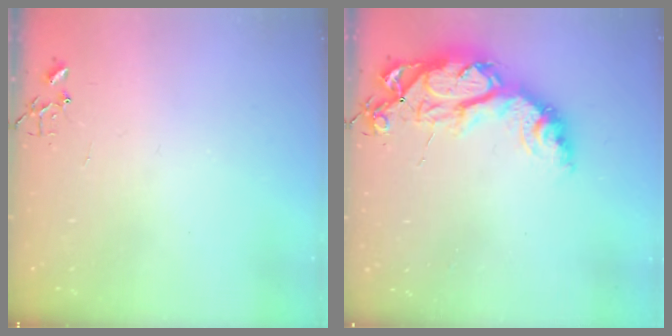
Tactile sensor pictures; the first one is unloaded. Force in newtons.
{"total": 18.0, "press": 17.9, "slide": 1.7}